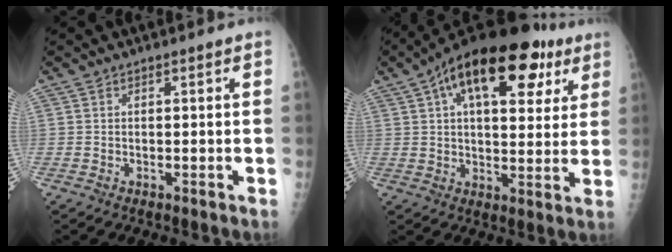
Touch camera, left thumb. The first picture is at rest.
{"total": 22.8, "force": [10.4, 11.0, 17.0], "torque": [-0.239, 0.014, 0.154]}